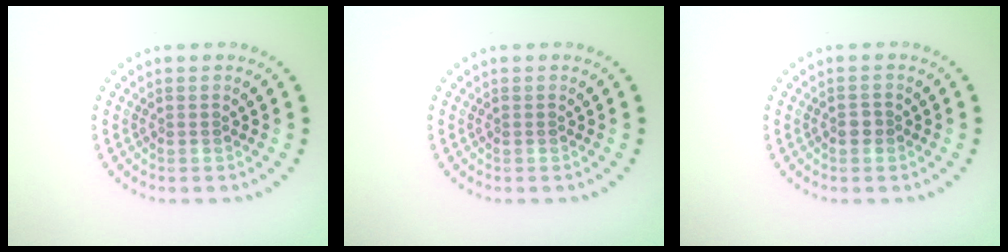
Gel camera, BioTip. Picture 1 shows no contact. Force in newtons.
{"total": 0.0}
{"total": 1.1, "press": 1.0, "slide": 0.3}